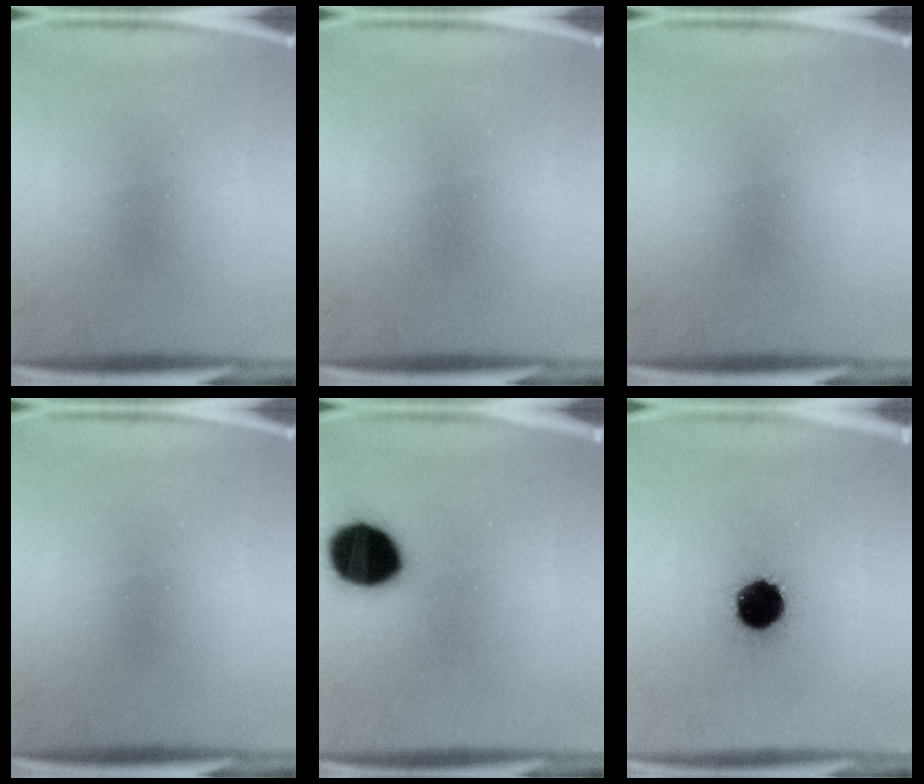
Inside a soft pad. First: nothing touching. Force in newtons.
{"total": 0.0}
{"total": 0.0}
{"total": 0.0}
{"total": 14.9}
{"total": 12.5}